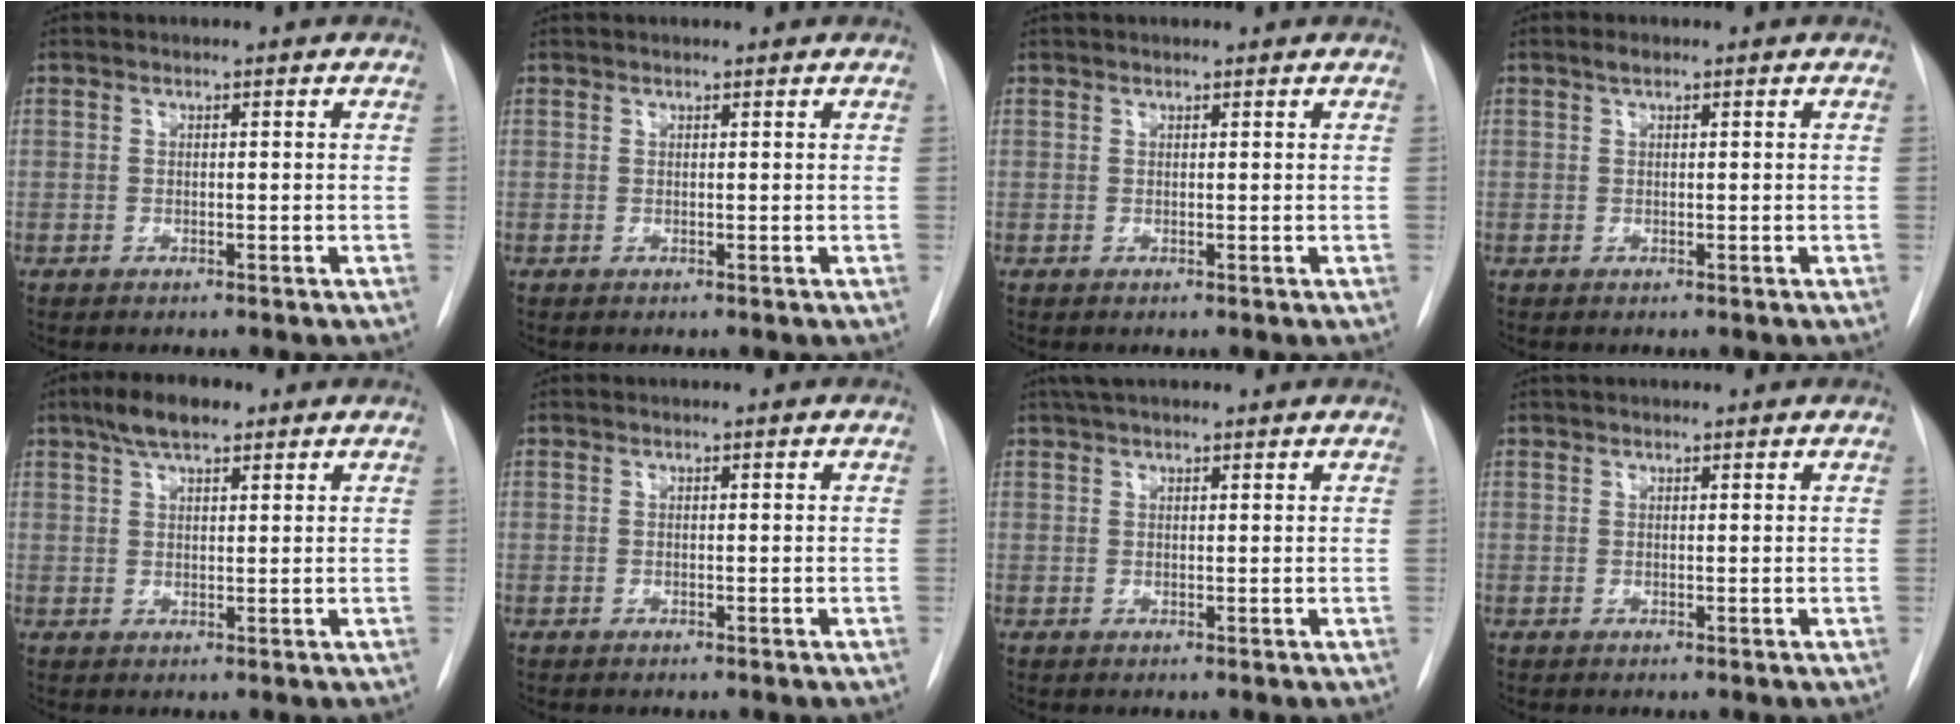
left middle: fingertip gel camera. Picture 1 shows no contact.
{"total": 1.9, "force": [1.8, 0.4, 0.6], "torque": [-0.009, 0.028, 0.029]}
{"total": 2.3, "force": [2.0, 0.5, 0.8], "torque": [-0.009, 0.031, 0.032]}
{"total": 0.9, "force": [0.6, 0.3, 0.6], "torque": [-0.011, 0.006, 0.011]}
{"total": 5.8, "force": [3.9, 1.8, 3.9], "torque": [-0.077, 0.017, 0.067]}
{"total": 0.0}
{"total": 5.4, "force": [4.4, 1.4, 2.8], "torque": [-0.045, 0.035, 0.074]}
{"total": 2.8, "force": [2.5, 0.7, 1.1], "torque": [-0.014, 0.032, 0.040]}